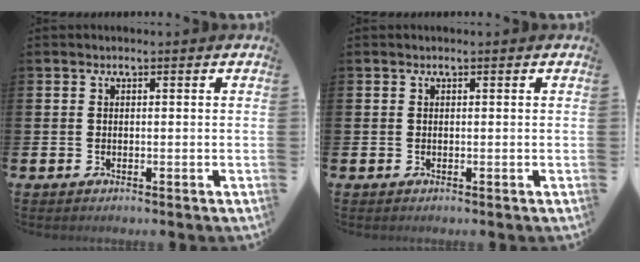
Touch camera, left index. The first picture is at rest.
{"total": 0.0}